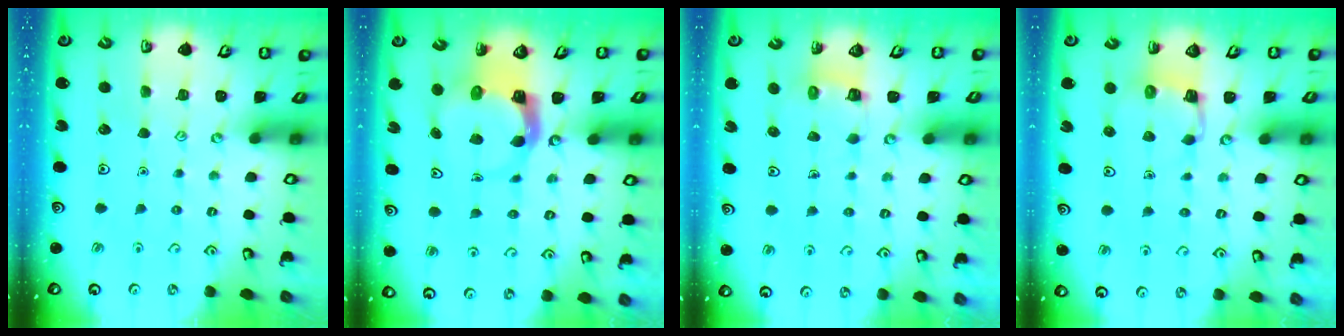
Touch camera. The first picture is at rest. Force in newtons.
{"total": 6.2, "press": 6.1, "slide": 1.1}
{"total": 3.1, "press": 3.1, "slide": 0.3}
{"total": 2.7, "press": 2.7, "slide": 0.4}